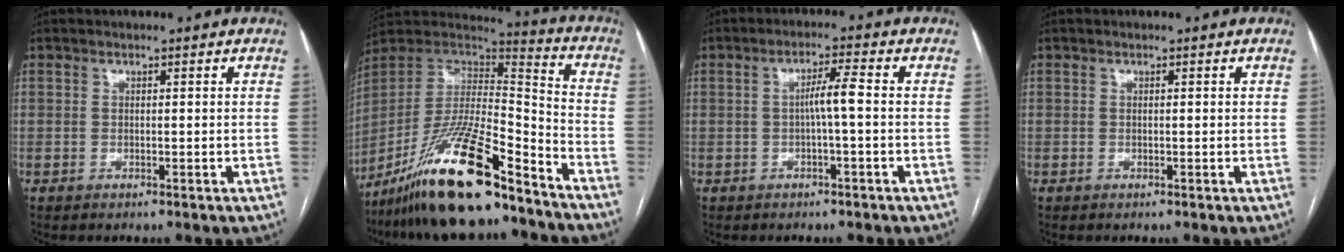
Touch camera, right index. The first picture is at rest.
{"total": 21.3, "force": [-15.9, 2.9, 13.9], "torque": [-0.275, -0.014, -0.289]}
{"total": 3.7, "force": [-0.4, -0.1, 3.7], "torque": [-0.064, 0.009, -0.003]}
{"total": 0.0}